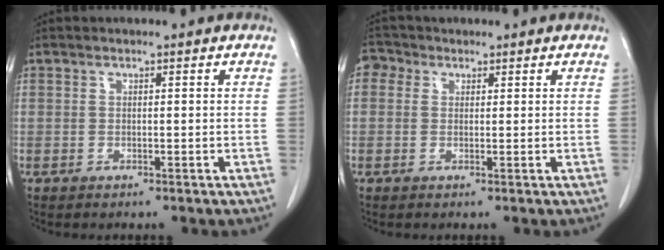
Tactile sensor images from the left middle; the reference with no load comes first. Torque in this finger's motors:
{"motor_torque": [0.04, -0.04, -0.02, 0.00]}